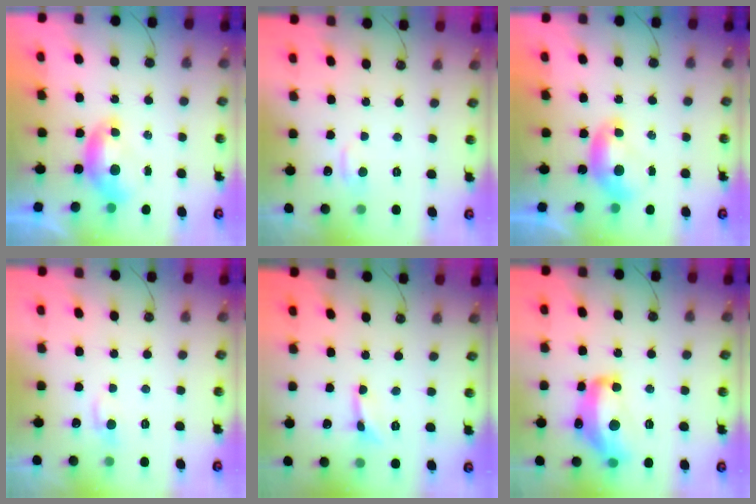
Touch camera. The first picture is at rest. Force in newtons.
{"total": 0.8, "press": 0.3, "slide": 0.7}
{"total": 0.0}
{"total": 0.8, "press": 0.3, "slide": 0.7}
{"total": 0.0}
{"total": 11.3, "press": 11.2, "slide": 0.8}